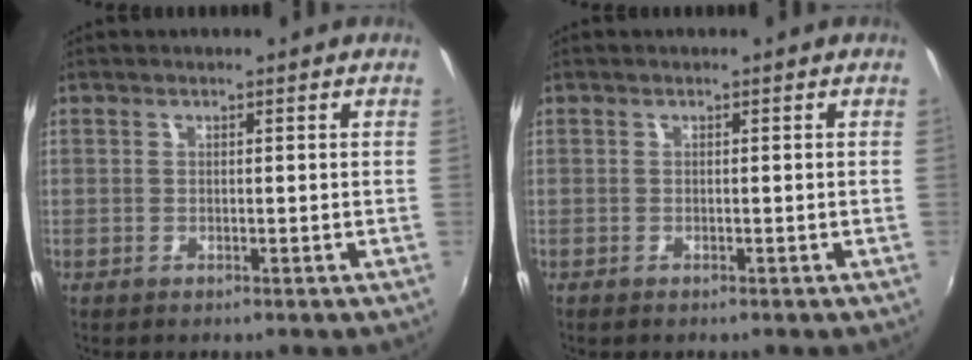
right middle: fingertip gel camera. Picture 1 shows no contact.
{"total": 0.0}